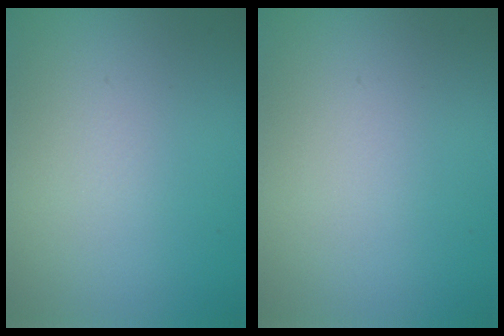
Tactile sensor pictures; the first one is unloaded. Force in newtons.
{"total": 0.0}